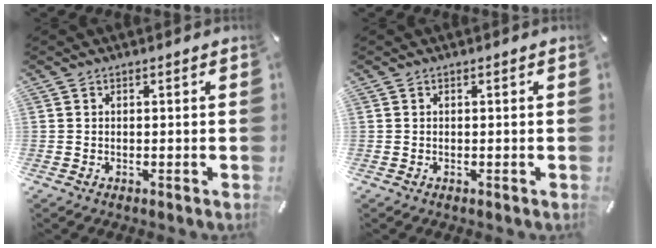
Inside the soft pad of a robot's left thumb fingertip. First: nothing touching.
{"total": 0.0}